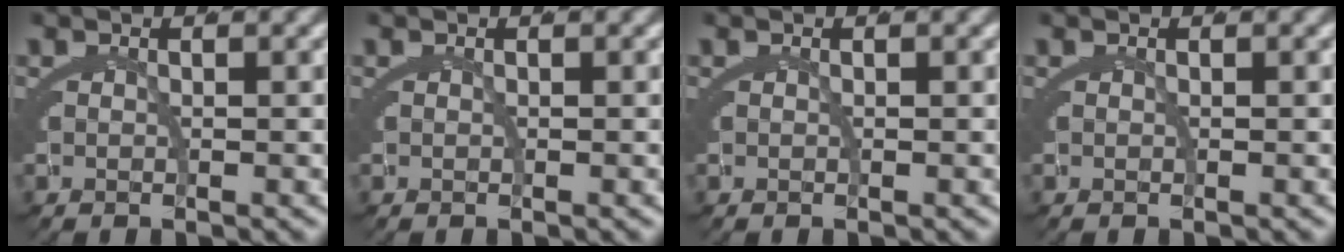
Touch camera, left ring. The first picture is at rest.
{"total": 0.0}
{"total": 0.0}
{"total": 0.0}